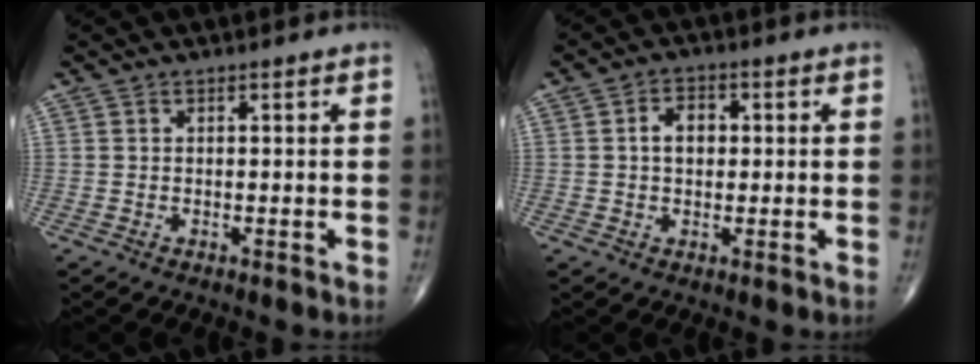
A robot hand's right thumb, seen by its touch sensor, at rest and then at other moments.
{"total": 4.6, "force": [0.5, 3.2, 3.3], "torque": [-0.044, 0.012, 0.003]}